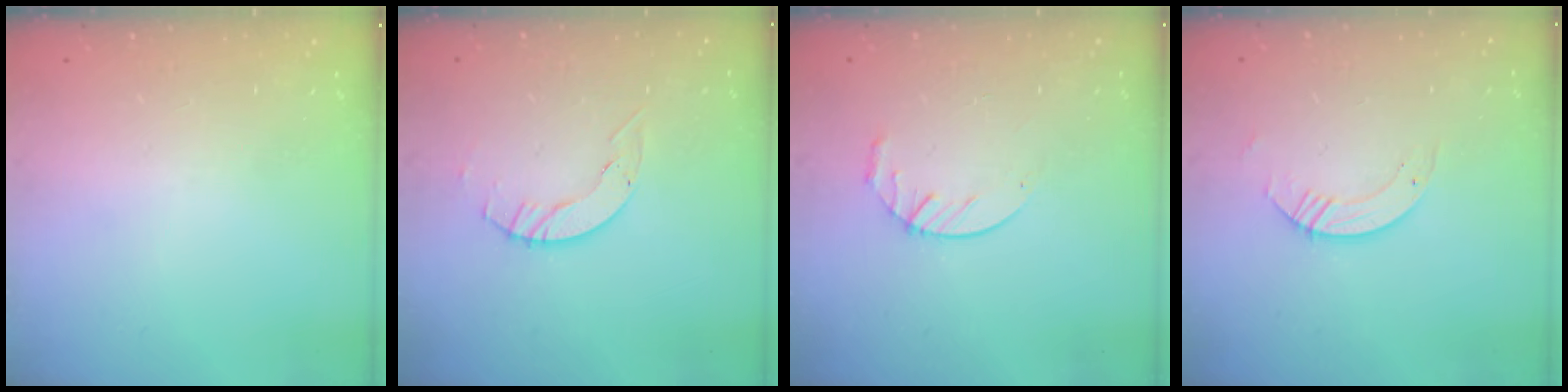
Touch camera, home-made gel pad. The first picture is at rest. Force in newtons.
{"total": 4.0, "press": 4.0, "slide": 0.5}
{"total": 3.9, "press": 3.9, "slide": 0.5}
{"total": 3.8, "press": 3.8, "slide": 0.1}